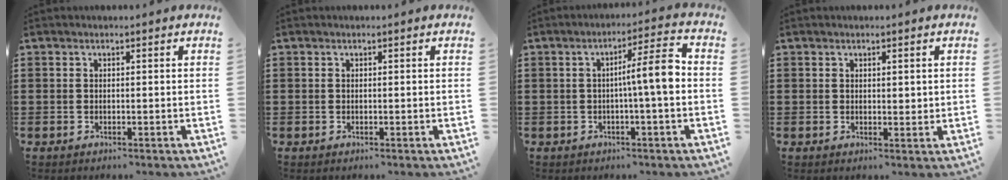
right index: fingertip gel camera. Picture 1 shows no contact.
{"total": 0.0}
{"total": 6.8, "force": [-0.2, 0.3, 6.8], "torque": [-0.109, -0.004, -0.014]}
{"total": 1.0, "force": [0.5, 0.5, 0.6], "torque": [-0.013, 0.005, 0.010]}